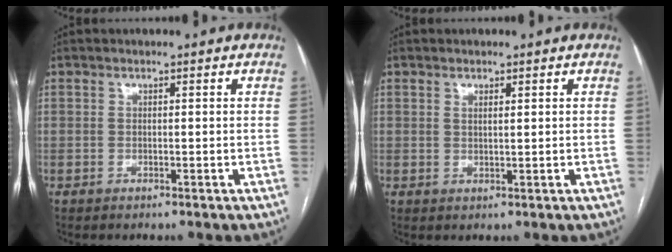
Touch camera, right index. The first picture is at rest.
{"total": 1.2, "force": [0.5, 0.3, 1.0], "torque": [-0.020, -0.003, 0.010]}